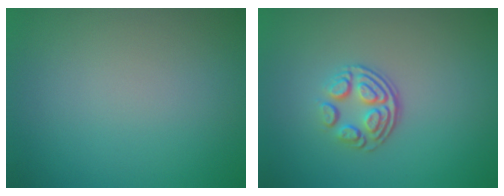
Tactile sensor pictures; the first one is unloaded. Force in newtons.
{"total": 3.6, "press": 2.4, "slide": 2.6}